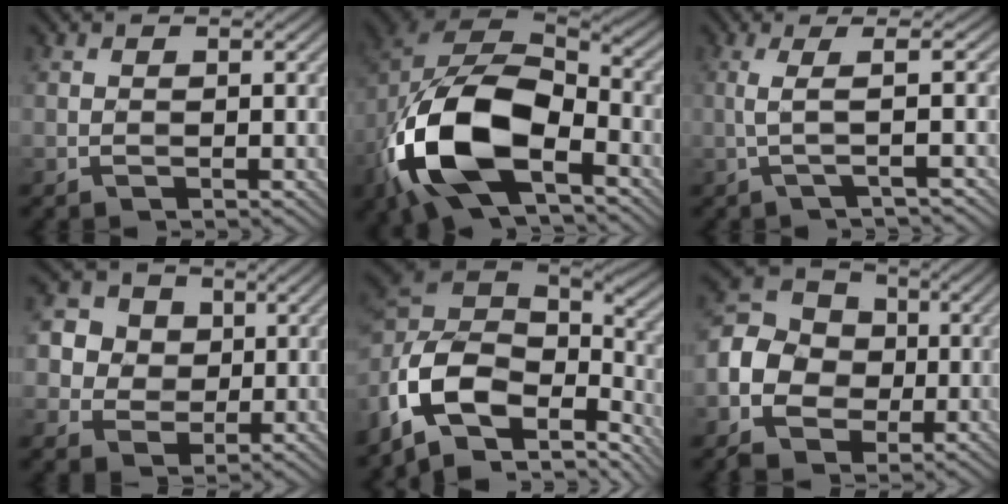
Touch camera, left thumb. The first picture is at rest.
{"total": 16.9, "force": [-6.7, 9.2, 12.4], "torque": [-0.288, -0.038, -0.125]}
{"total": 3.3, "force": [0.0, 0.0, 3.3], "torque": [-0.065, 0.008, -0.007]}
{"total": 6.0, "force": [1.5, 5.4, 2.0], "torque": [-0.077, 0.011, 0.025]}
{"total": 14.2, "force": [-5.2, 9.3, 9.4], "torque": [-0.262, -0.012, -0.084]}
{"total": 9.7, "force": [-2.2, 8.1, 4.8], "torque": [-0.142, -0.011, -0.058]}